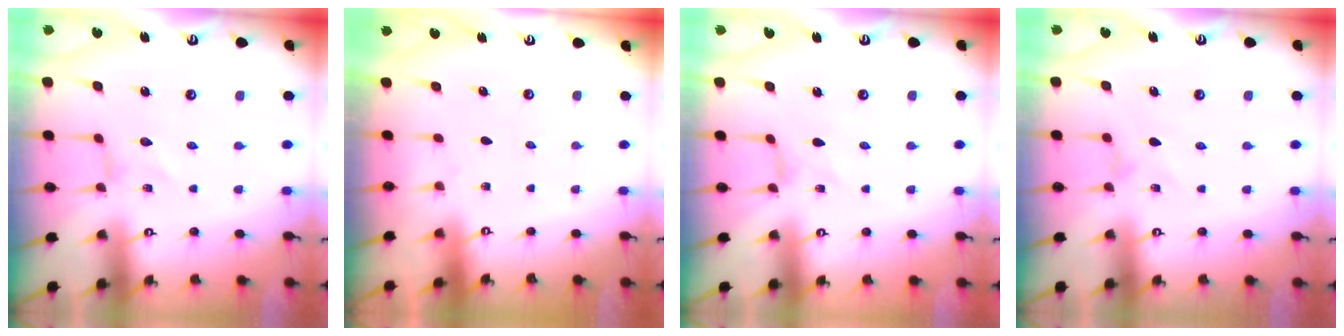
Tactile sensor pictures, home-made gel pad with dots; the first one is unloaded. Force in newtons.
{"total": 0.0}
{"total": 0.0}
{"total": 1.1, "press": 1.0, "slide": 0.3}